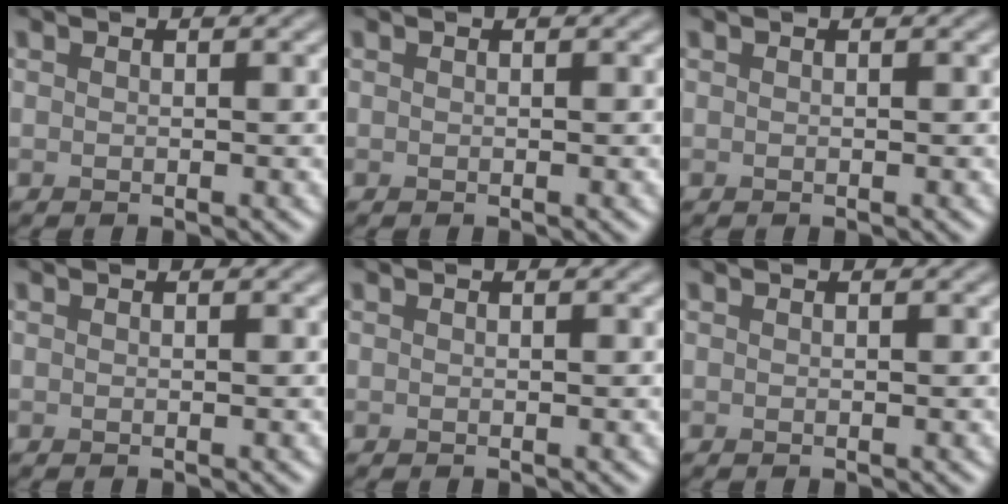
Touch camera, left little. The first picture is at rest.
{"total": 0.0}
{"total": 0.0}
{"total": 0.0}
{"total": 0.0}
{"total": 0.0}